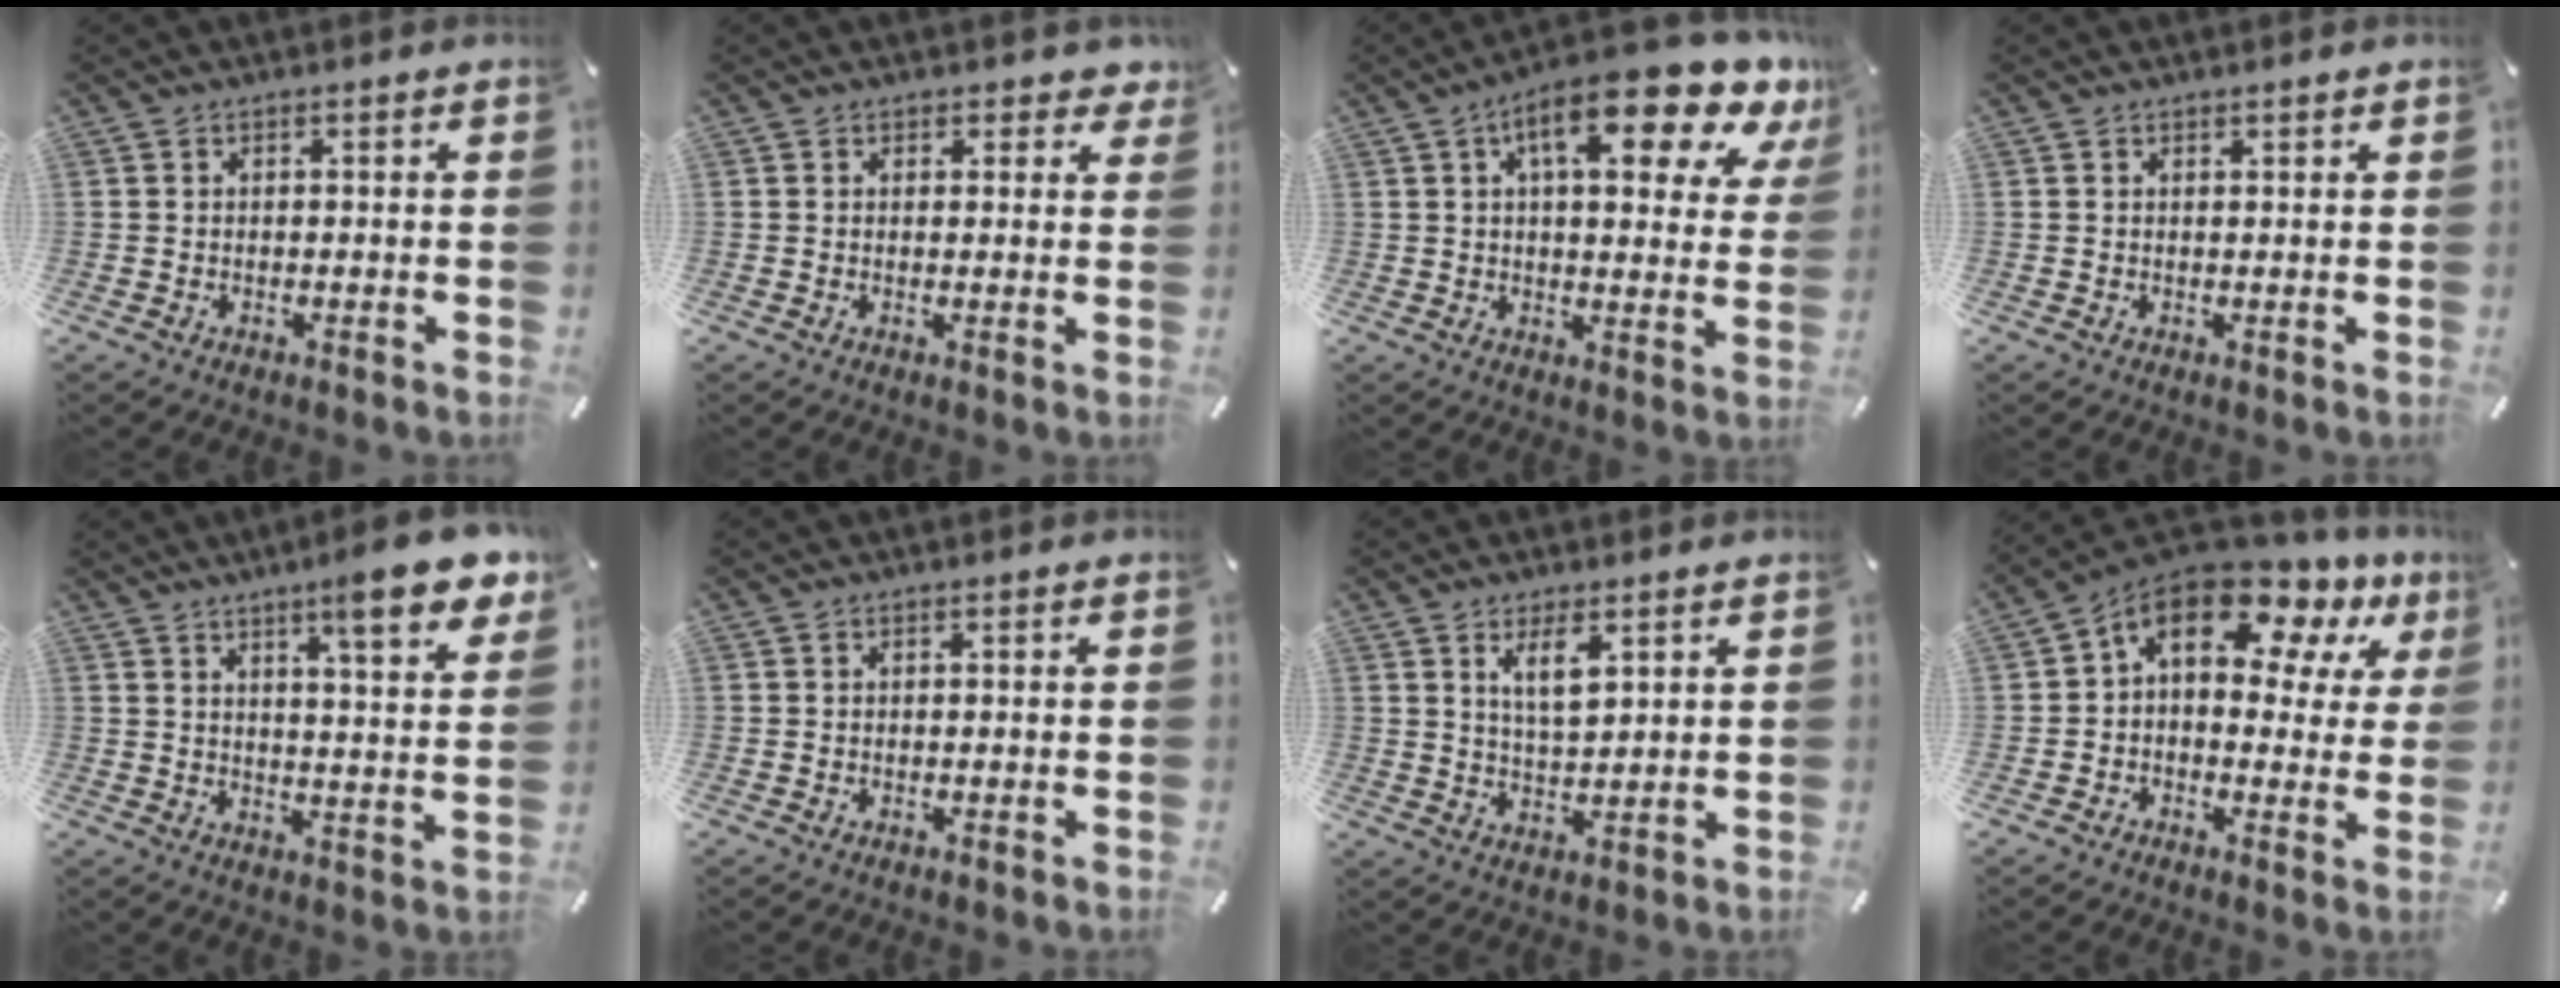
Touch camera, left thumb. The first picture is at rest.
{"total": 2.2, "force": [1.4, 1.4, 0.9], "torque": [-0.005, 0.001, 0.021]}
{"total": 16.8, "force": [9.7, 5.6, 12.5], "torque": [-0.184, -0.049, 0.150]}
{"total": 0.8, "force": [0.7, 0.2, 0.4], "torque": [-0.008, -0.001, 0.013]}
{"total": 11.5, "force": [8.0, 1.8, 8.1], "torque": [-0.118, -0.048, 0.128]}
{"total": 0.0}
{"total": 6.2, "force": [3.4, 2.2, 4.7], "torque": [-0.084, -0.009, 0.057]}
{"total": 15.0, "force": [8.7, 7.6, 9.5], "torque": [-0.162, -0.049, 0.151]}